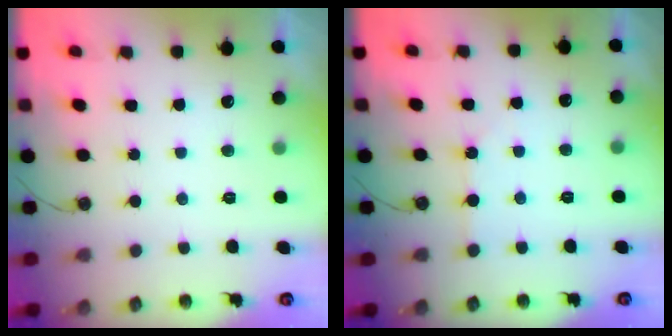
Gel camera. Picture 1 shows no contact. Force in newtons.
{"total": 1.6, "press": 1.6, "slide": 0.3}